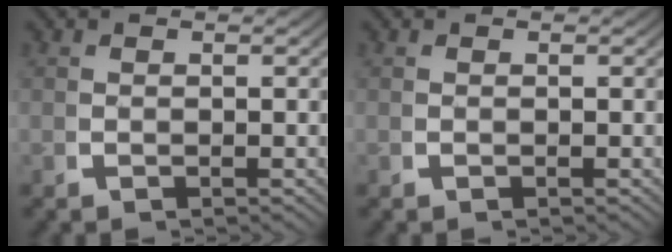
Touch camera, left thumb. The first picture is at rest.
{"total": 0.0}